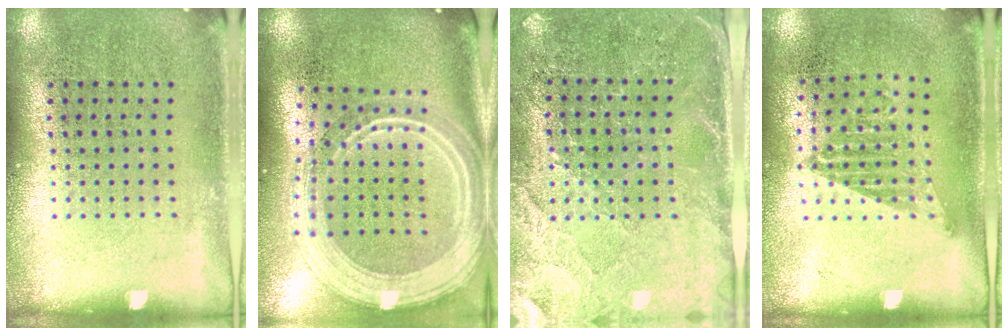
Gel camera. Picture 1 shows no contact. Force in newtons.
{"total": 3.0, "press": 2.4, "slide": 1.7}
{"total": 2.9, "press": 2.6, "slide": 1.2}
{"total": 1.0, "press": 0.8, "slide": 0.6}